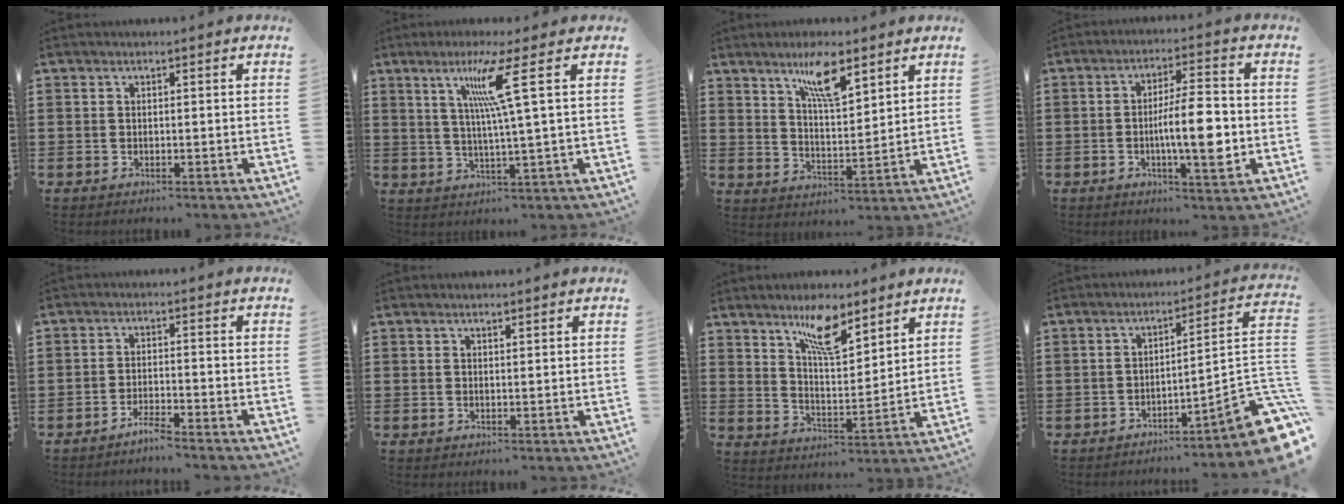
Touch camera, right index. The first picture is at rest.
{"total": 8.2, "force": [3.0, -1.3, 7.5], "torque": [-0.153, -0.003, 0.040]}
{"total": 7.6, "force": [5.1, 1.7, 5.4], "torque": [-0.104, -0.009, 0.084]}
{"total": 8.9, "force": [-1.4, 2.0, 8.6], "torque": [-0.151, -0.006, -0.028]}
{"total": 2.6, "force": [-2.5, -0.1, 0.7], "torque": [-0.014, 0.001, -0.047]}
{"total": 0.7, "force": [0.5, 0.3, 0.3], "torque": [-0.007, 0.001, 0.010]}
{"total": 8.7, "force": [6.2, 2.4, 5.6], "torque": [-0.103, -0.021, 0.107]}
{"total": 8.1, "force": [-4.5, 1.7, 6.5], "torque": [-0.085, -0.012, -0.087]}